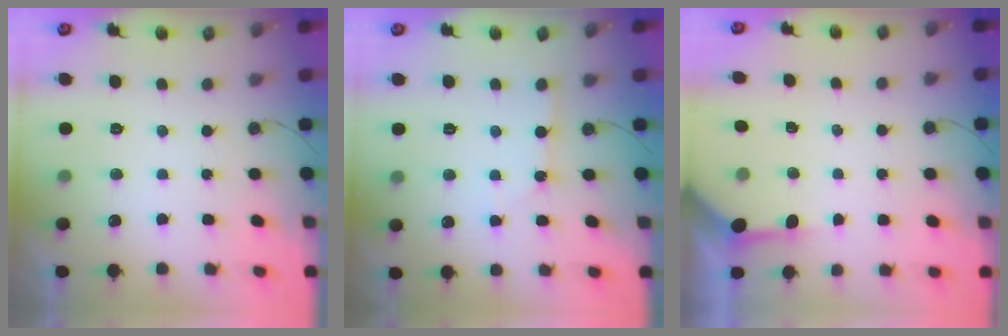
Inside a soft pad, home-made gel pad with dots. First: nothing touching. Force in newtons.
{"total": 2.3, "press": 2.3, "slide": 0.2}
{"total": 3.4, "press": 3.4, "slide": 0.5}